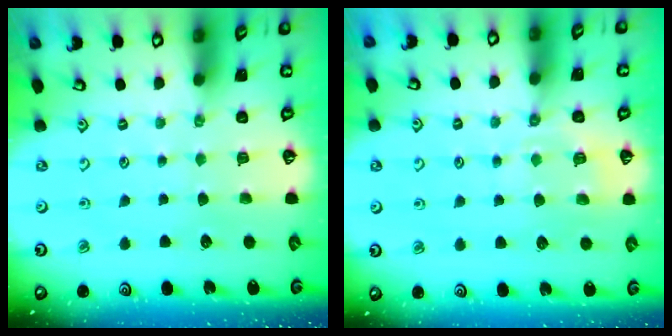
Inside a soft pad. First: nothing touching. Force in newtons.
{"total": 6.4, "press": 6.3, "slide": 1.0}